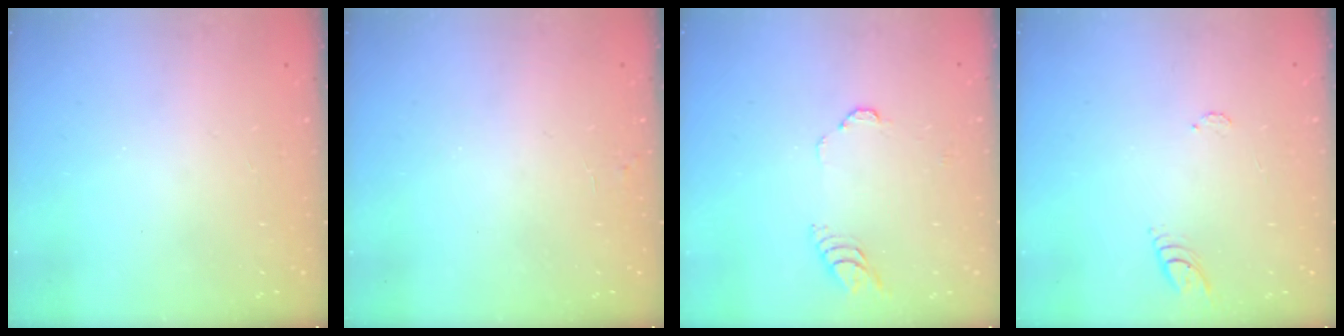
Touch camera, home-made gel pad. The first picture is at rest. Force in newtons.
{"total": 1.7, "press": 1.7, "slide": 0.1}
{"total": 4.3, "press": 4.3, "slide": 0.3}
{"total": 7.7, "press": 7.6, "slide": 0.7}